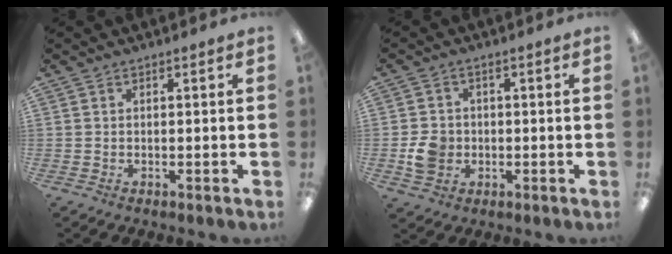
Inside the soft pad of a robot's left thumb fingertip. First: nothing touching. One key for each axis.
{"total": 5.5, "fx": -1.0, "fy": 4.8, "fz": 2.4, "tx": -0.040, "ty": 0.005, "tz": -0.016}